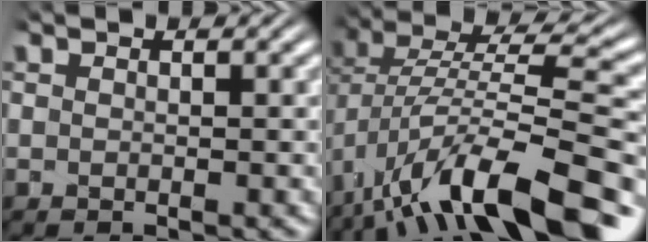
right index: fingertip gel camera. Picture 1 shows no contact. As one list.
[{"total": 9.5, "force": [-2.0, 4.5, 8.0], "torque": [-0.138, -0.012, -0.020]}]